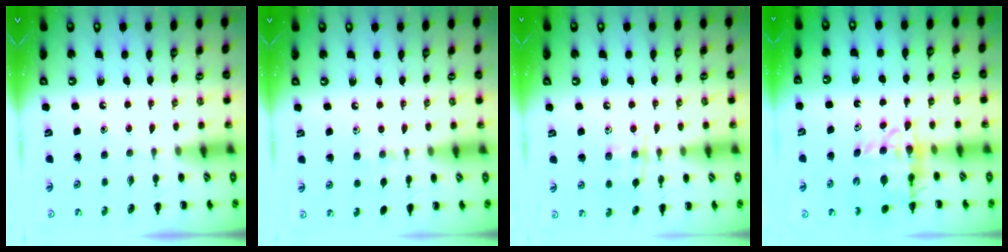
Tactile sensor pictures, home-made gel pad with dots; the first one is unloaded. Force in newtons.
{"total": 3.5, "press": 3.2, "slide": 1.5}
{"total": 8.8, "press": 8.8, "slide": 0.6}
{"total": 13.5, "press": 12.9, "slide": 4.2}